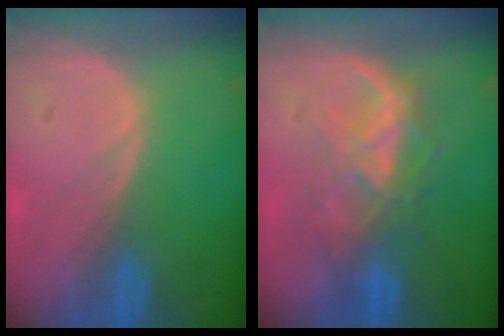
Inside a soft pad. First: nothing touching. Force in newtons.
{"total": 6.4, "press": 6.4, "slide": 0.8}